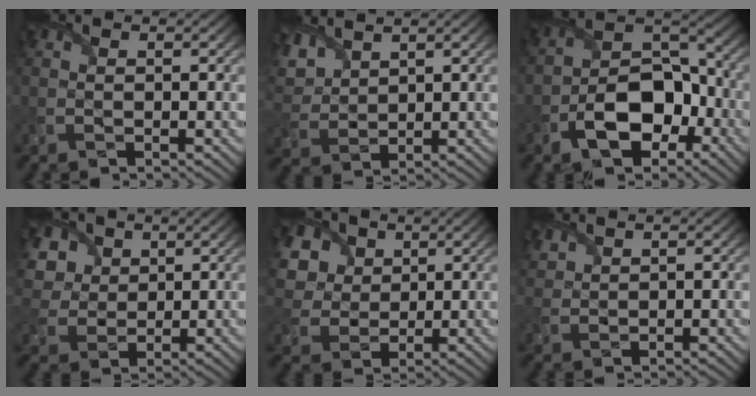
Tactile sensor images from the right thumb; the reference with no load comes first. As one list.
[{"total": 6.1, "force": [4.4, 2.9, 3.2], "torque": [-0.100, 0.010, 0.092]}, {"total": 10.0, "force": [-4.6, 5.8, 6.7], "torque": [-0.116, -0.001, -0.089]}, {"total": 8.0, "force": [3.7, 6.1, 3.5], "torque": [-0.143, 0.009, 0.077]}, {"total": 10.6, "force": [4.7, 8.0, 5.2], "torque": [-0.166, 0.015, 0.095]}, {"total": 2.2, "force": [1.9, 0.7, 0.6], "torque": [-0.021, 0.006, 0.049]}]